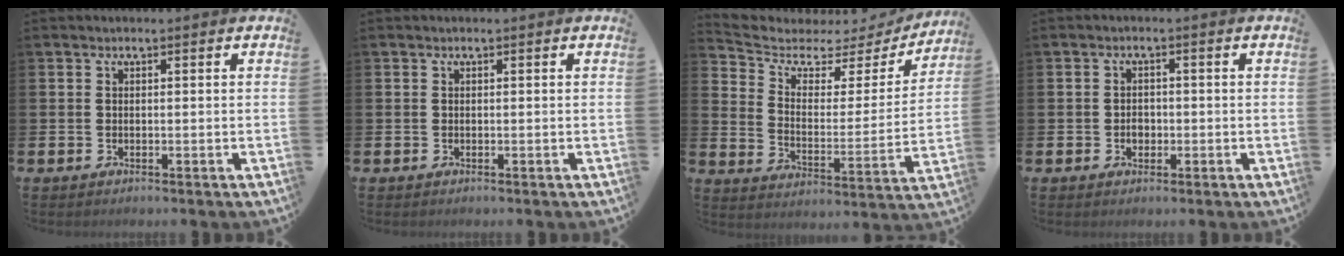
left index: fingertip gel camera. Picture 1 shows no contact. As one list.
[{"total": 0.0}, {"total": 5.2, "force": [4.2, 2.7, 1.5], "torque": [-0.061, -0.036, 0.061]}, {"total": 1.8, "force": [-0.4, 1.4, 1.0], "torque": [-0.007, 0.001, -0.012]}]